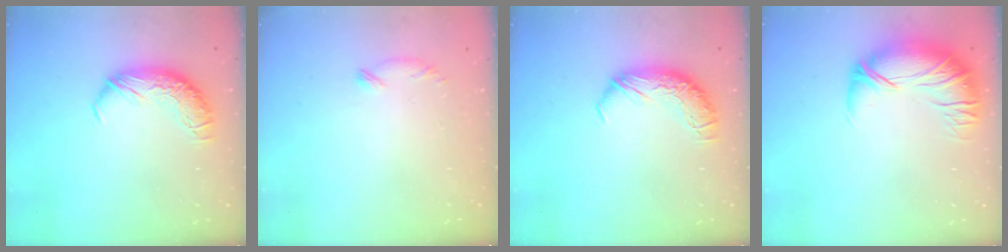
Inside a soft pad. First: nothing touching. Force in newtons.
{"total": 6.4, "press": 6.4, "slide": 1.0}
{"total": 0.0}
{"total": 2.8, "press": 0.1, "slide": 2.8}